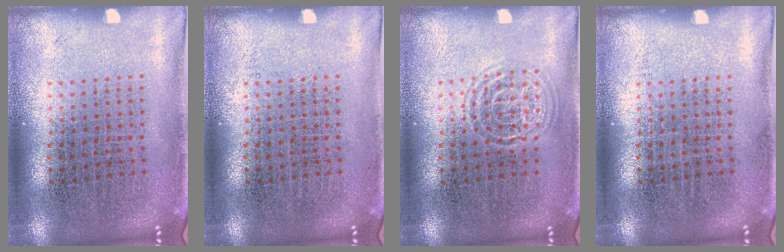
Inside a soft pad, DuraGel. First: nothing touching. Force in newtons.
{"total": 0.0}
{"total": 1.4, "press": 1.3, "slide": 0.3}
{"total": 0.0}